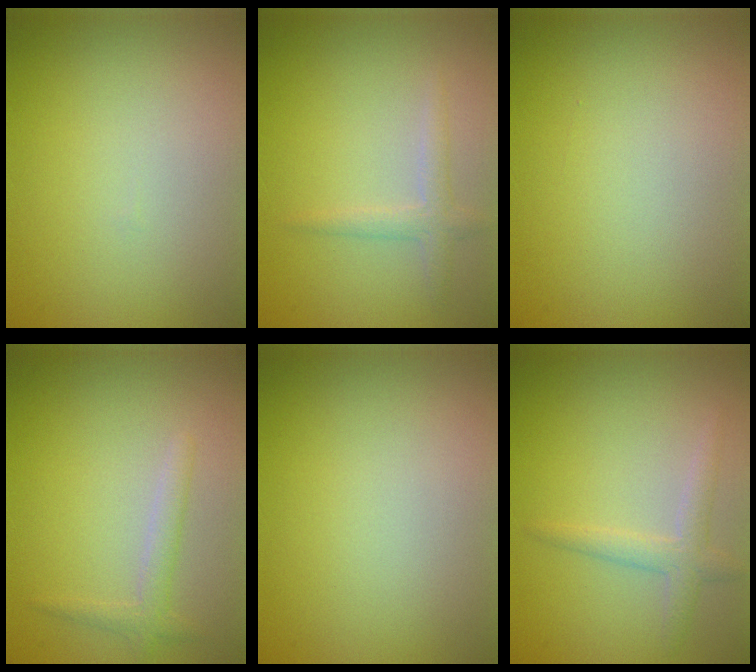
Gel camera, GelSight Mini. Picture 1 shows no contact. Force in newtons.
{"total": 1.7, "press": 1.7, "slide": 0.1}
{"total": 0.0}
{"total": 1.6, "press": 1.6, "slide": 0.1}
{"total": 0.0}
{"total": 2.1, "press": 2.0, "slide": 0.1}